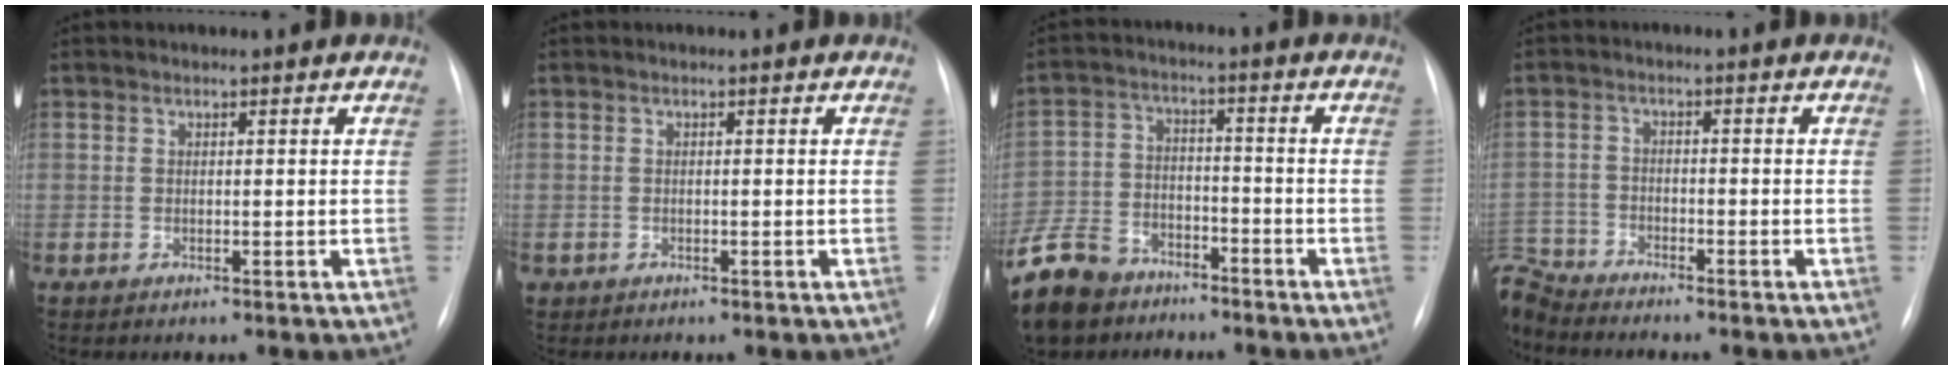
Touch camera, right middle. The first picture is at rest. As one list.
[{"total": 0.6, "force": [-0.2, 0.5, 0.0], "torque": [-0.003, 0.004, 0.001]}, {"total": 15.0, "force": [-11.0, 8.6, 5.6], "torque": [-0.151, 0.000, -0.196]}, {"total": 6.8, "force": [-6.8, 0.8, 0.4], "torque": [-0.012, -0.002, -0.133]}]